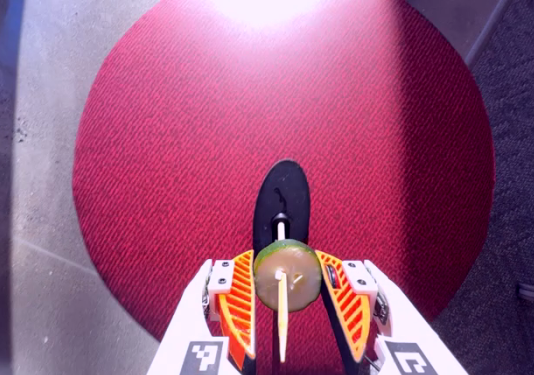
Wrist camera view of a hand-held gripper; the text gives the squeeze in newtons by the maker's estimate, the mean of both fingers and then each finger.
{"total": 9.3, "left": 9.0, "right": 9.5}